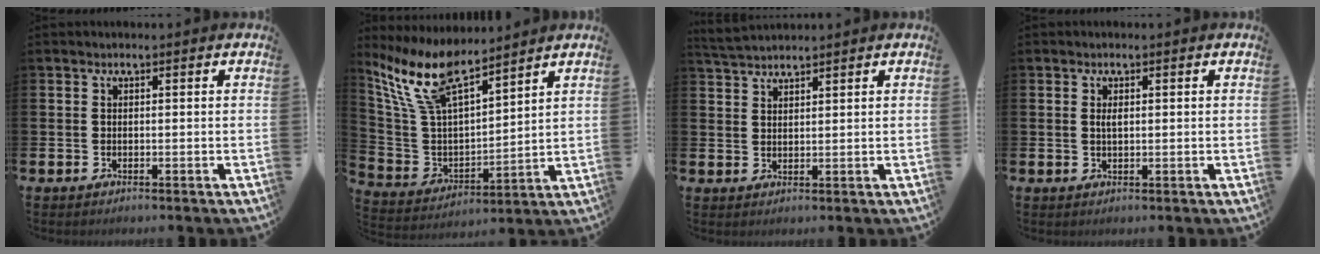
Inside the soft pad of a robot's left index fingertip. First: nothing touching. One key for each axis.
{"total": 10.8, "fx": 9.2, "fy": 2.7, "fz": 4.9, "tx": -0.138, "ty": -0.041, "tz": 0.166}
{"total": 2.9, "fx": 2.9, "fy": 0.3, "fz": 0.2, "tx": -0.008, "ty": -0.011, "tz": 0.054}
{"total": 0.9, "fx": 0.2, "fy": 0.3, "fz": 0.8, "tx": -0.012, "ty": 0.001, "tz": 0.002}